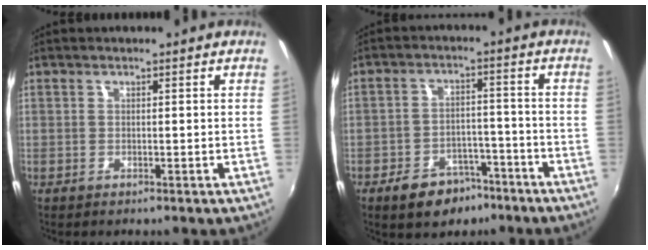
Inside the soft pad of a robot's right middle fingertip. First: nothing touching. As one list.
[{"total": 9.0, "force": [-6.2, 5.2, 3.9], "torque": [-0.089, 0.019, -0.082]}]